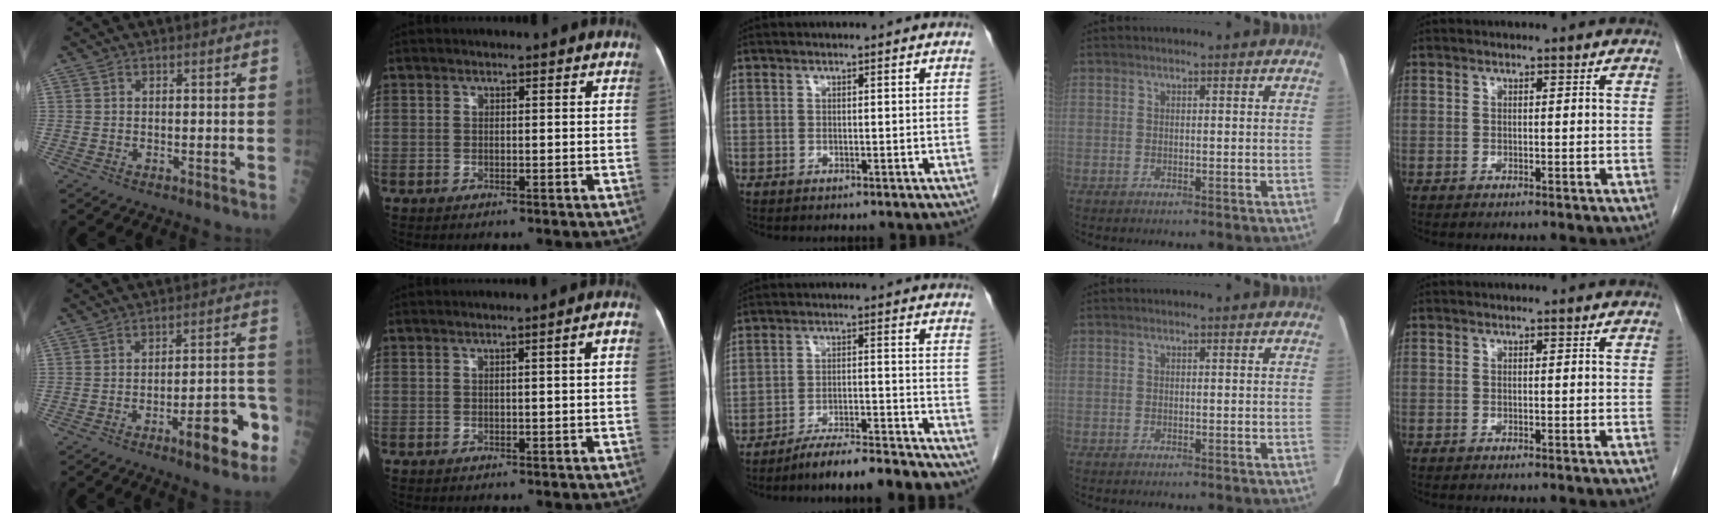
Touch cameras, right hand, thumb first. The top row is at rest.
{"thumb": {"total": 11.5, "force": [-5.3, 3.2, 9.7], "torque": [-0.121, 0.040, -0.071]}, "index": {"total": 2.5, "force": [0.0, 0.1, 2.5], "torque": [-0.027, 0.010, 0.001]}, "middle": {"total": 12.1, "force": [-11.1, 0.6, 4.6], "torque": [-0.052, 0.010, -0.167]}}